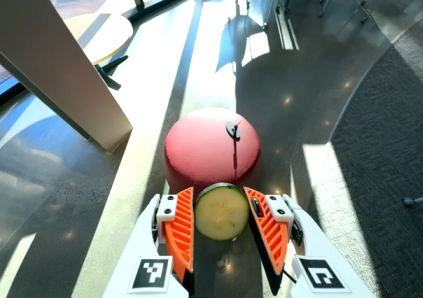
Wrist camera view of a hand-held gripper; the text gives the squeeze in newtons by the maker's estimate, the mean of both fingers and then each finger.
{"total": 9.1, "left": 9.1, "right": 9.1}